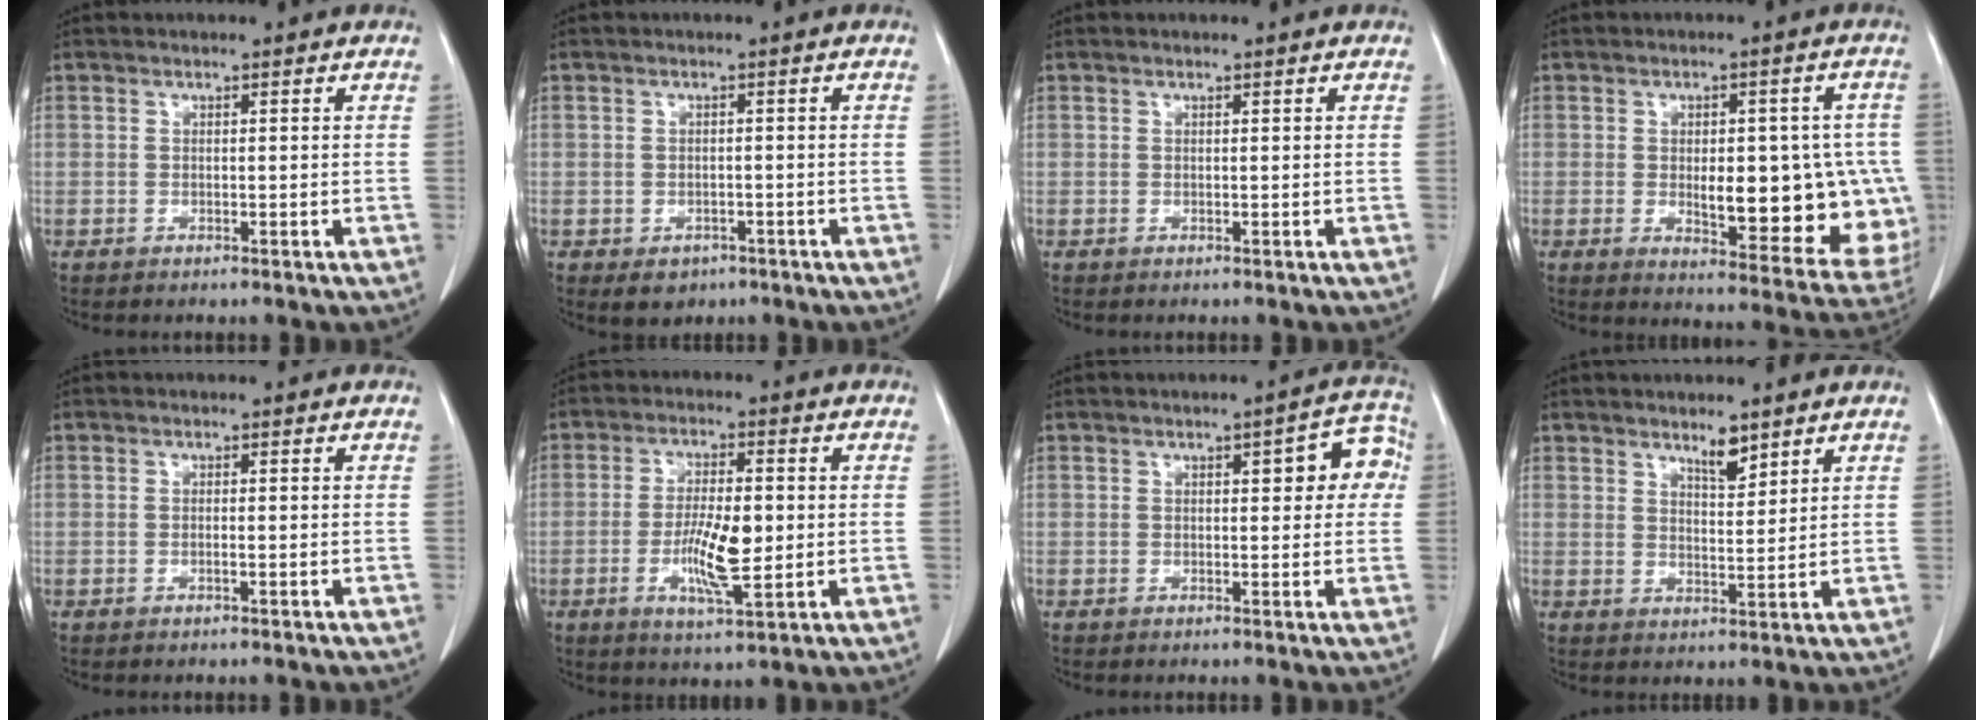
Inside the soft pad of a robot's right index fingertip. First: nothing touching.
{"total": 3.0, "force": [-1.5, 2.3, 1.1], "torque": [-0.010, 0.004, -0.011]}
{"total": 0.0}
{"total": 16.6, "force": [-1.5, 6.7, 15.1], "torque": [-0.146, 0.011, 0.005]}
{"total": 0.6, "force": [-0.2, 0.0, 0.6], "torque": [-0.012, 0.001, -0.003]}
{"total": 8.5, "force": [-1.1, 1.9, 8.2], "torque": [-0.154, -0.008, -0.019]}
{"total": 6.5, "force": [1.5, 2.2, 5.9], "torque": [-0.058, 0.022, 0.012]}
{"total": 3.8, "force": [2.9, 1.0, 2.3], "torque": [-0.040, -0.004, 0.052]}